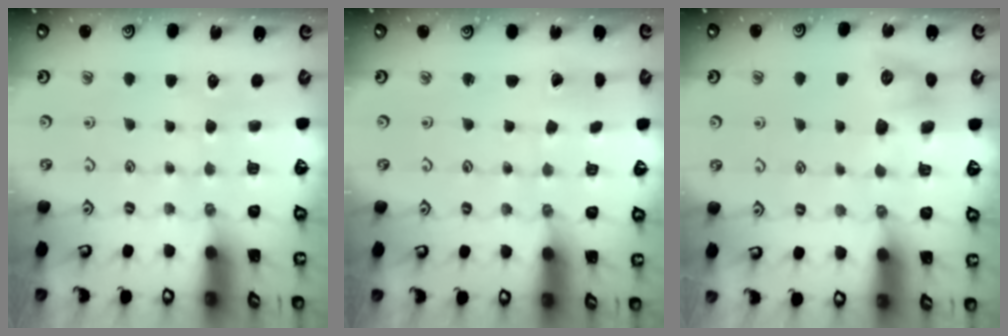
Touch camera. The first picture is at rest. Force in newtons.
{"total": 0.9, "press": 0.9, "slide": 0.1}
{"total": 8.6, "press": 8.6, "slide": 0.5}